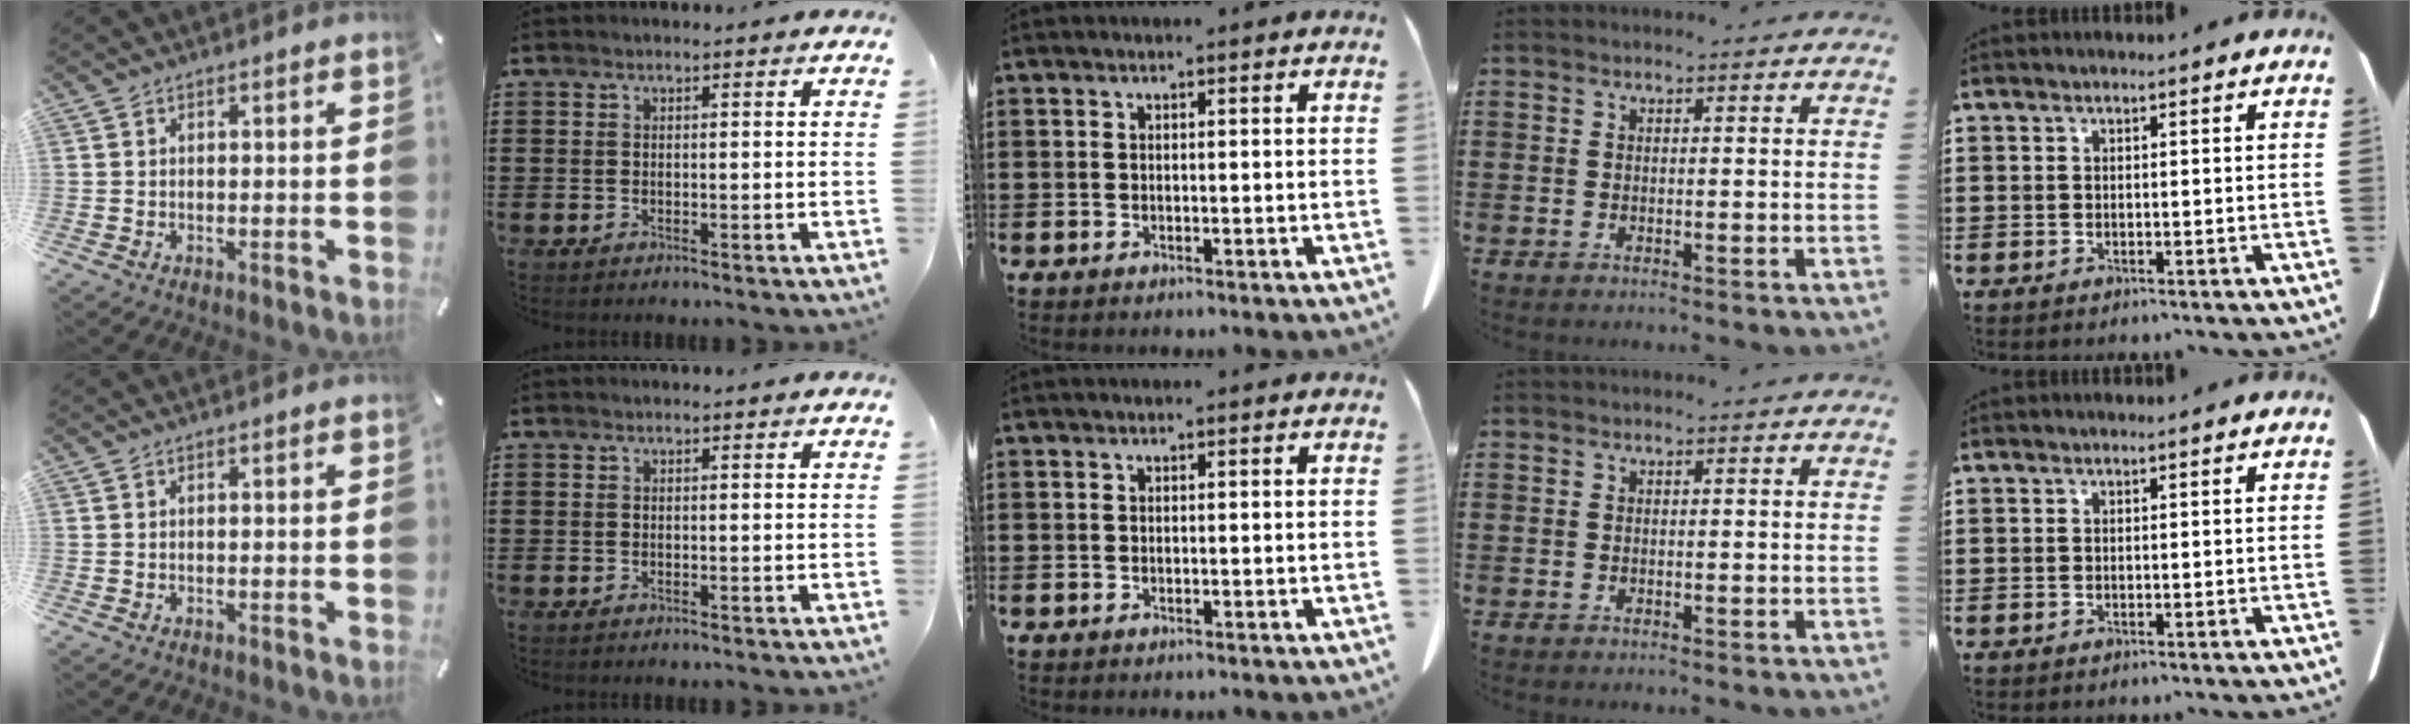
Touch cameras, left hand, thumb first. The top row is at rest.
{}